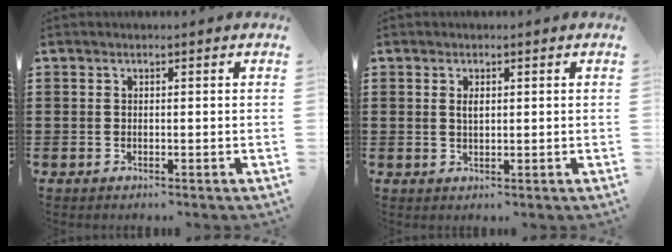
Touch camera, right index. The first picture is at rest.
{"total": 1.5, "force": [0.4, 0.6, 1.3], "torque": [-0.028, 0.005, 0.005]}